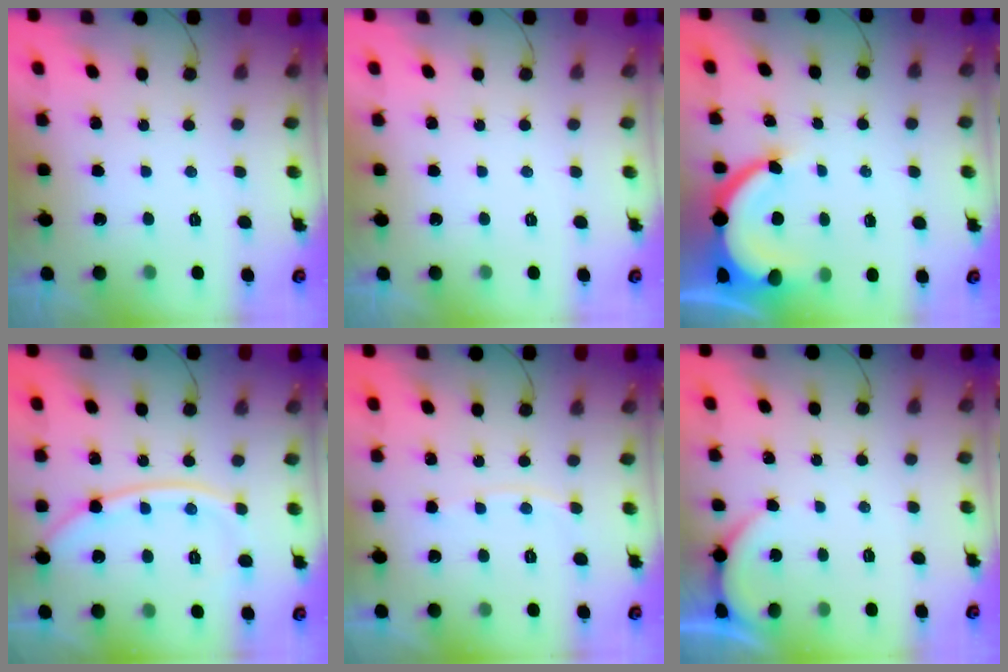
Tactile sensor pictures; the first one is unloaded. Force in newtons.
{"total": 0.0}
{"total": 9.0, "press": 8.9, "slide": 0.7}
{"total": 11.7, "press": 11.6, "slide": 0.9}
{"total": 3.7, "press": 3.6, "slide": 0.6}
{"total": 2.9, "press": 2.9, "slide": 0.4}